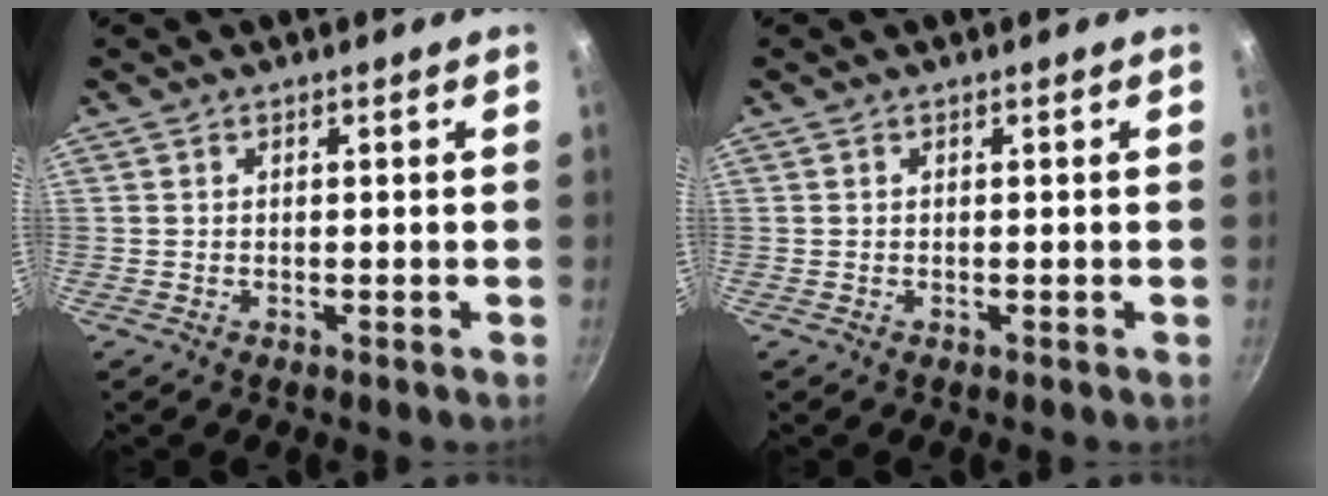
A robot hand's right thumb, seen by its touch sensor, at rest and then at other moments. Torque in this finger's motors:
{"motor_torque": [0.04, 0.39, -0.37, 0.25, 0.01]}